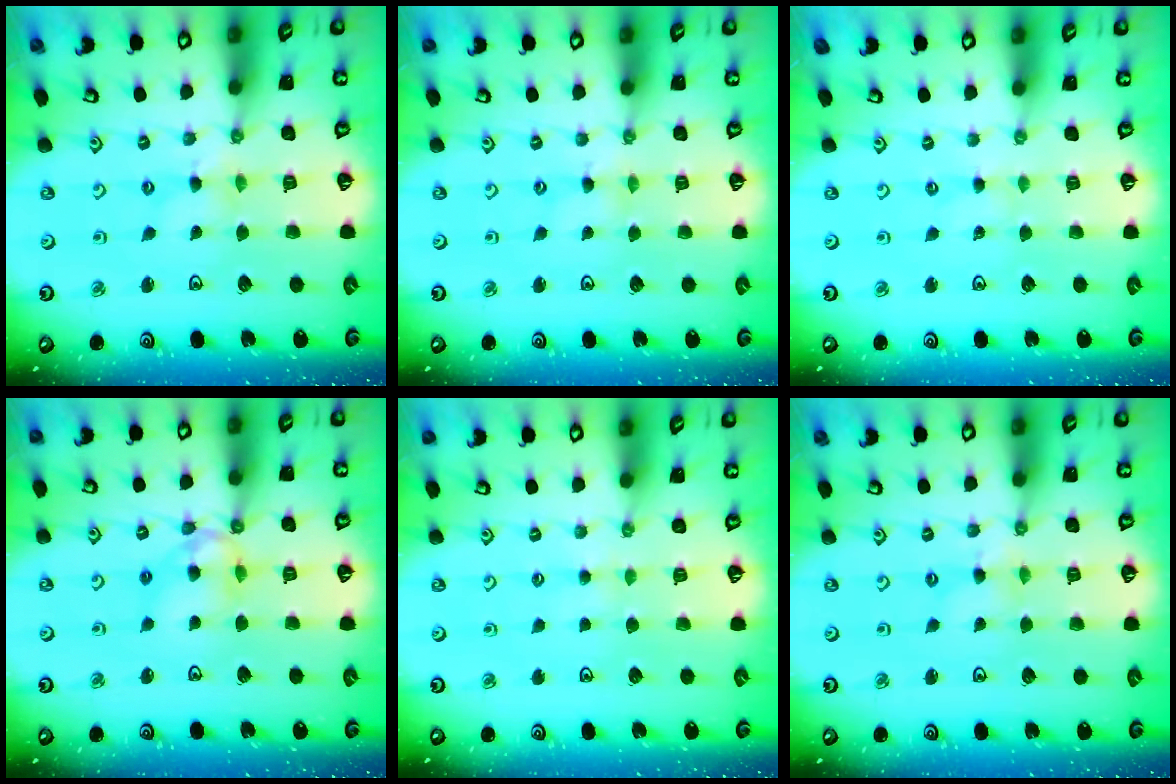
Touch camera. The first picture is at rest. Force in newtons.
{"total": 0.9, "press": 0.8, "slide": 0.2}
{"total": 0.0}
{"total": 10.6, "press": 10.5, "slide": 1.1}
{"total": 2.4, "press": 2.4, "slide": 0.3}
{"total": 1.3, "press": 1.3, "slide": 0.2}